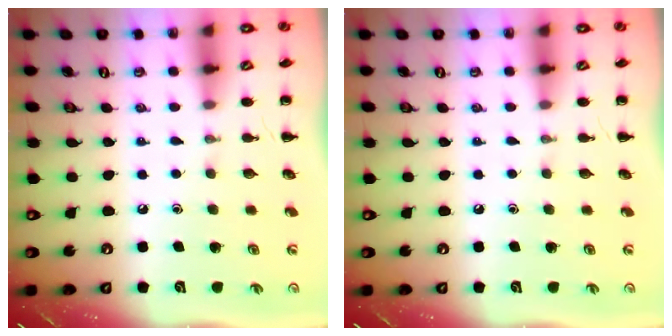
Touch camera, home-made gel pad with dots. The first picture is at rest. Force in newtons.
{"total": 0.0}